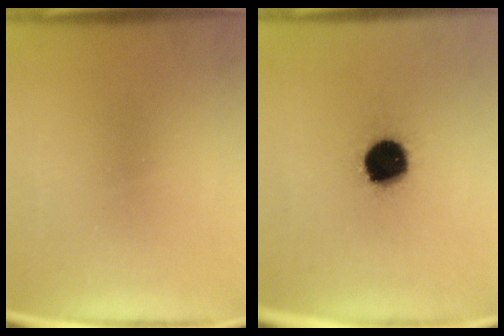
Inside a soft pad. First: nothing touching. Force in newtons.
{"total": 15.2}